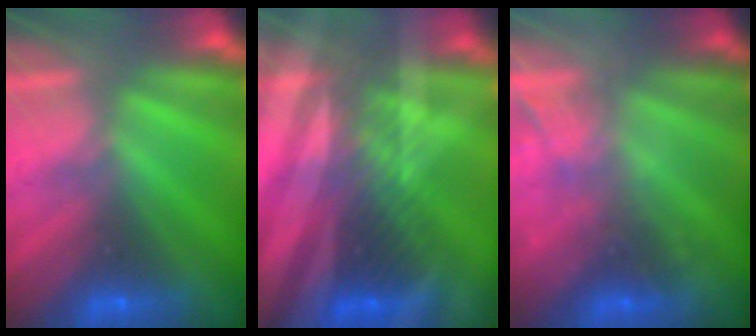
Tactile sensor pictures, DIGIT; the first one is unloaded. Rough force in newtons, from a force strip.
{"total": 3.1}
{"total": 2.2}